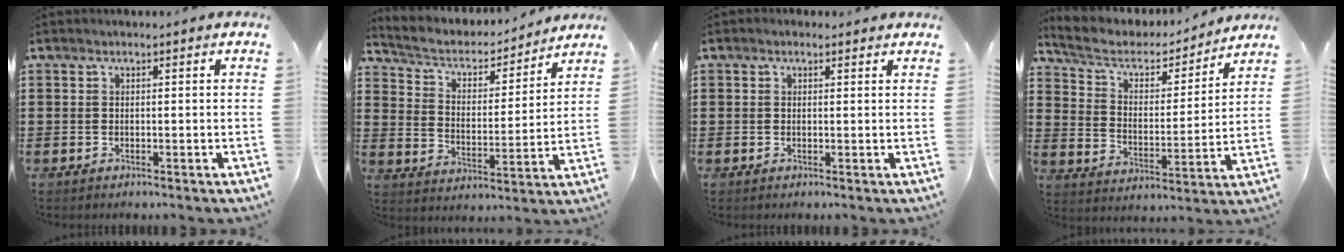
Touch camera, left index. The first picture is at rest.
{"total": 4.2, "force": [3.5, 1.8, 1.6], "torque": [-0.052, -0.021, 0.049]}
{"total": 0.7, "force": [0.4, 0.4, 0.4], "torque": [-0.008, 0.004, 0.008]}
{"total": 5.3, "force": [4.3, 2.4, 2.1], "torque": [-0.067, -0.023, 0.066]}